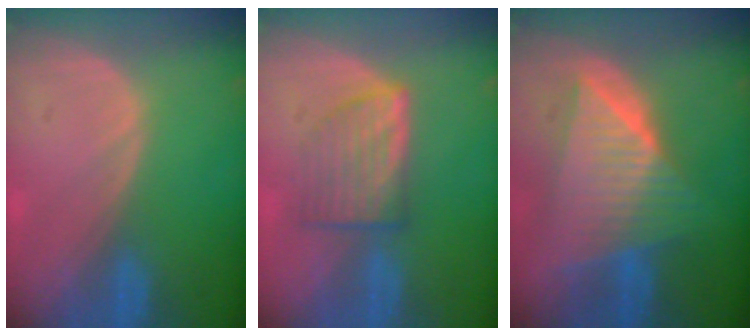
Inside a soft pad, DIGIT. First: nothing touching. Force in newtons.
{"total": 6.2, "press": 6.0, "slide": 1.8}
{"total": 10.0, "press": 10.0, "slide": 0.6}